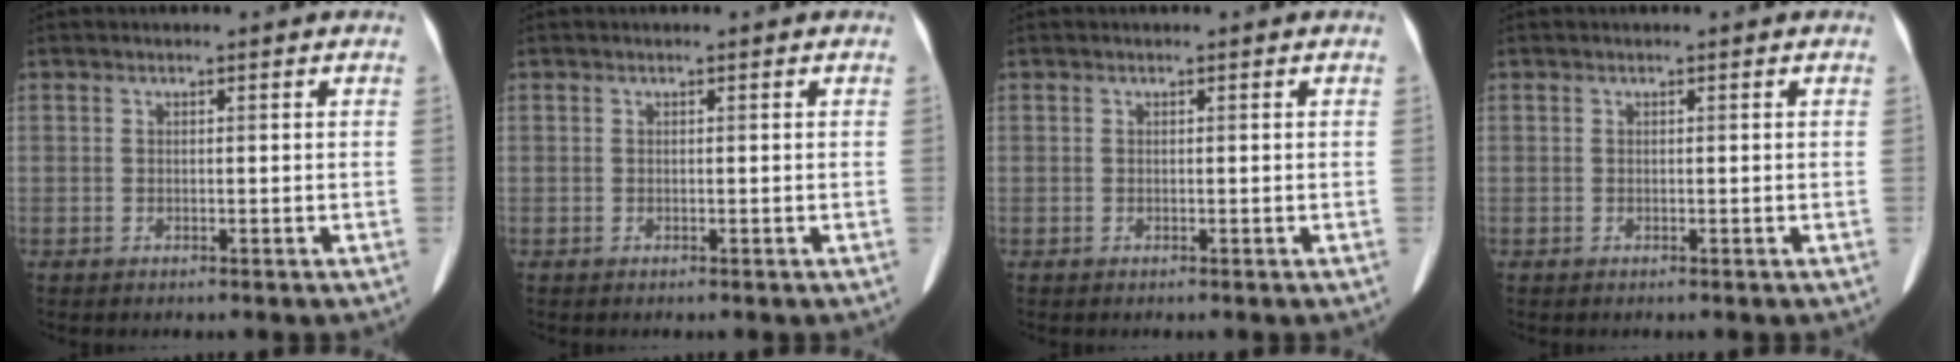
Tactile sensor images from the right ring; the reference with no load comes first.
{"total": 0.0}
{"total": 0.0}
{"total": 0.0}